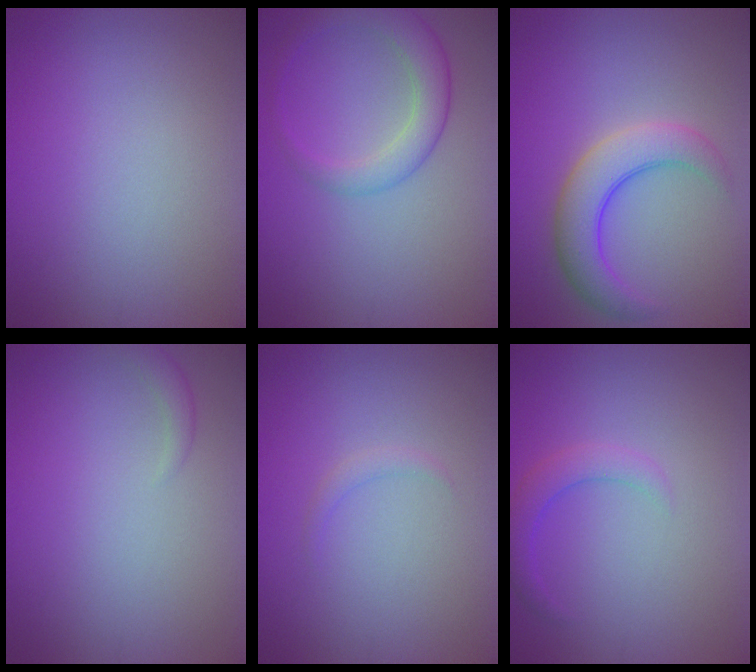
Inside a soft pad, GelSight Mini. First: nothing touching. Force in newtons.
{"total": 2.9, "press": 2.8, "slide": 0.1}
{"total": 5.0, "press": 5.0, "slide": 0.3}
{"total": 0.9, "press": 0.9, "slide": 0.1}
{"total": 0.8, "press": 0.8, "slide": 0.0}
{"total": 2.2, "press": 2.1, "slide": 0.2}